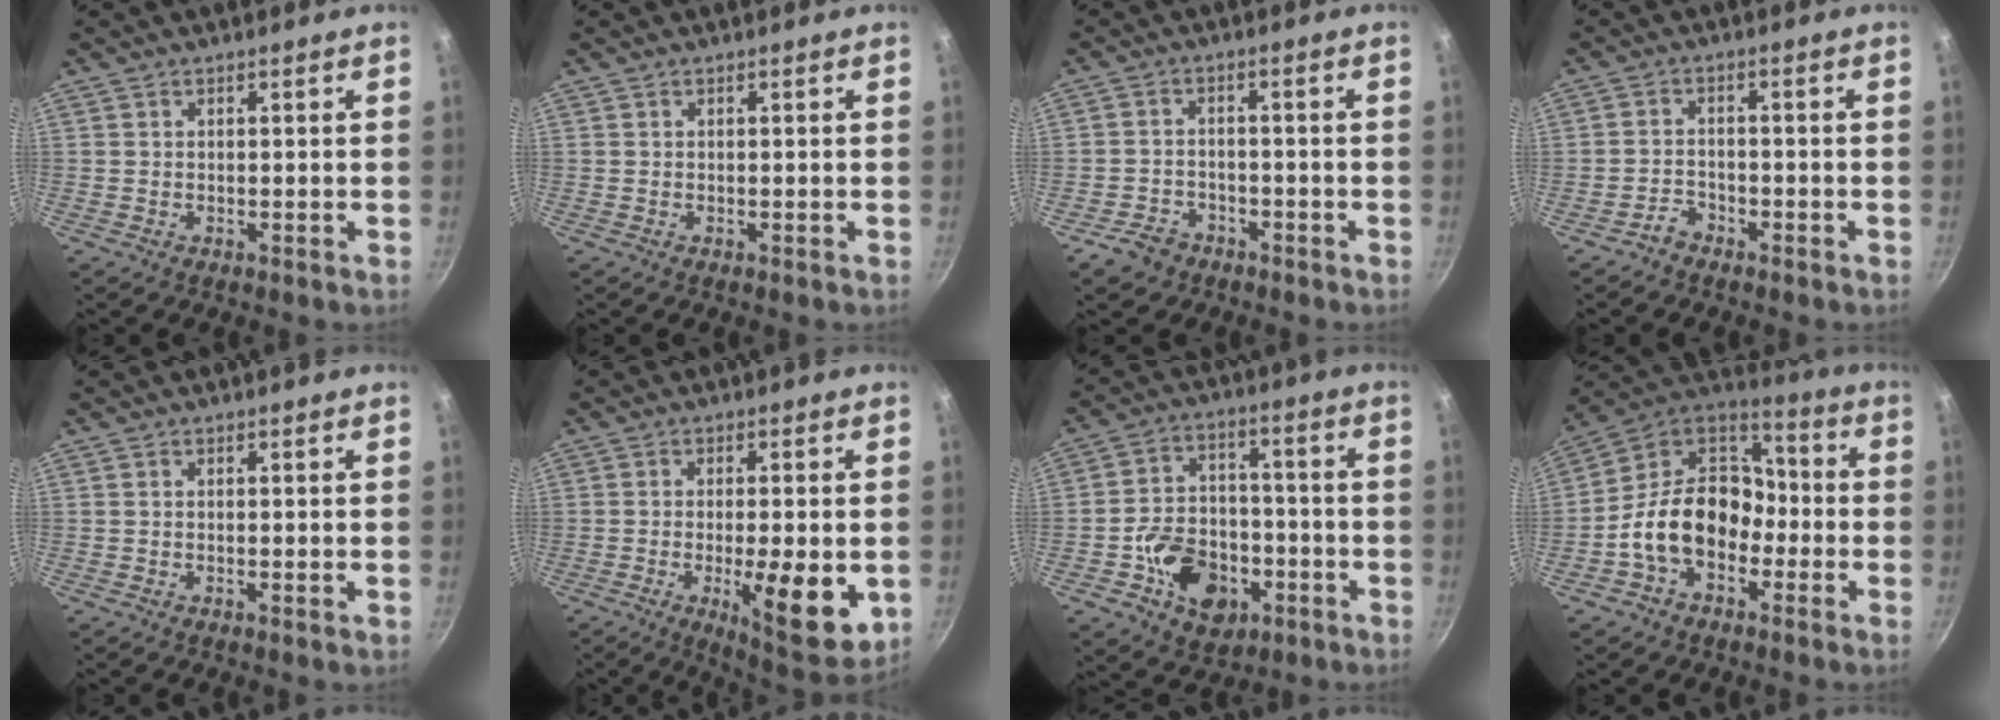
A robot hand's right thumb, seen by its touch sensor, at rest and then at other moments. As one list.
[{"total": 0.0}, {"total": 4.9, "force": [-3.2, 3.4, 1.3], "torque": [-0.020, 0.037, -0.052]}, {"total": 2.7, "force": [-2.2, 1.4, 0.6], "torque": [-0.007, 0.026, -0.040]}, {"total": 0.7, "force": [-0.2, 0.0, 0.6], "torque": [-0.011, -0.001, -0.006]}, {"total": 13.2, "force": [-3.1, 3.9, 12.2], "torque": [-0.163, -0.002, -0.037]}, {"total": 14.6, "force": [-5.4, 10.7, 8.4], "torque": [-0.101, 0.041, -0.082]}, {"total": 16.9, "force": [-5.0, 12.1, 10.8], "torque": [-0.139, 0.065, -0.109]}]